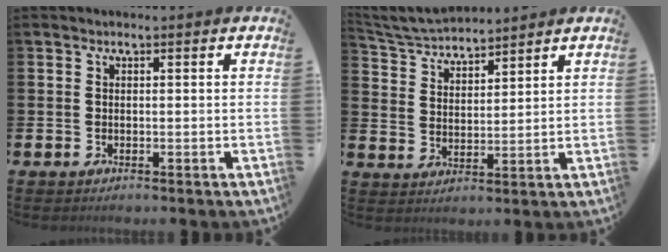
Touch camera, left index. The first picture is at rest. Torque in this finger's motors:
{"motor_torque": [0.18, -0.40, 0.06, 0.05]}